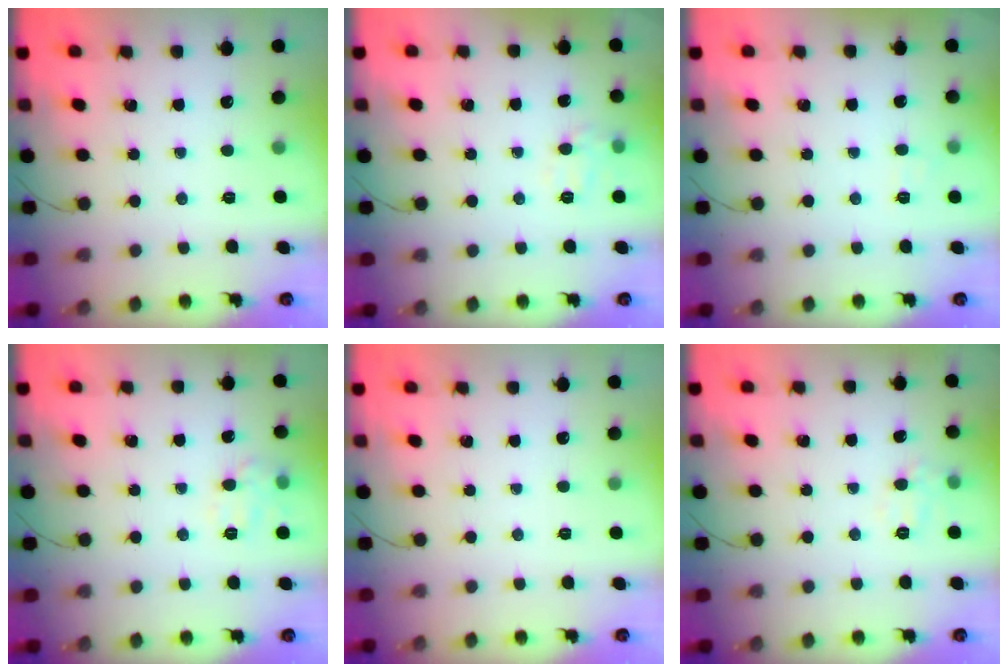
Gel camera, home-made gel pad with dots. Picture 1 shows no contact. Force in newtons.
{"total": 7.2, "press": 7.1, "slide": 0.8}
{"total": 4.1, "press": 4.0, "slide": 1.0}
{"total": 8.3, "press": 8.2, "slide": 0.6}
{"total": 0.0}
{"total": 7.4, "press": 7.2, "slide": 1.7}